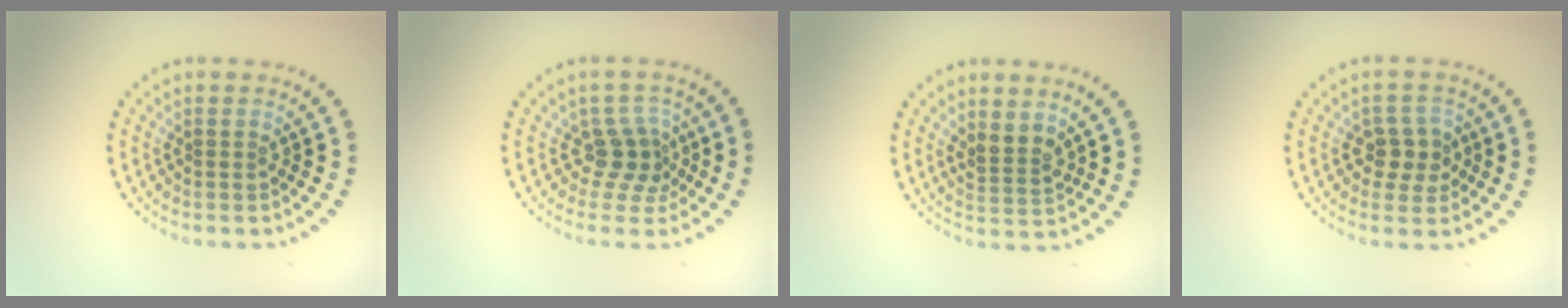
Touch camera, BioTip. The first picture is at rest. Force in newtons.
{"total": 2.6, "press": 1.9, "slide": 1.8}
{"total": 2.0, "press": 1.6, "slide": 1.2}
{"total": 2.7, "press": 2.6, "slide": 0.7}